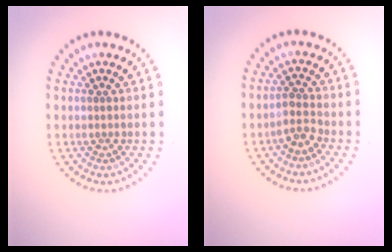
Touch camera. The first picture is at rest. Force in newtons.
{"total": 1.6, "press": 1.3, "slide": 0.9}